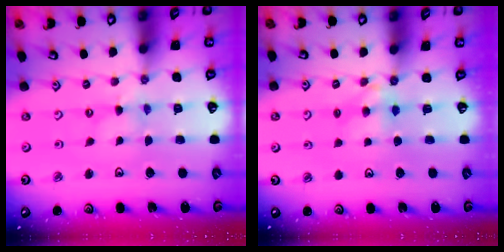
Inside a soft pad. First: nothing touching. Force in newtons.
{"total": 4.9, "press": 4.8, "slide": 0.7}